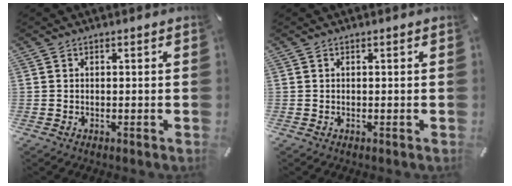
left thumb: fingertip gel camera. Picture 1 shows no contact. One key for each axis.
{"total": 0.0}